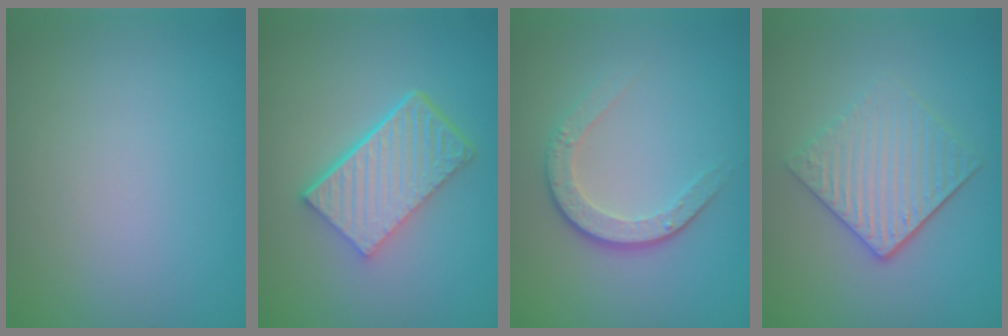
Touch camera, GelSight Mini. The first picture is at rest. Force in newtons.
{"total": 6.6, "press": 4.4, "slide": 4.9}
{"total": 3.5, "press": 2.6, "slide": 2.4}
{"total": 4.3, "press": 3.4, "slide": 2.6}